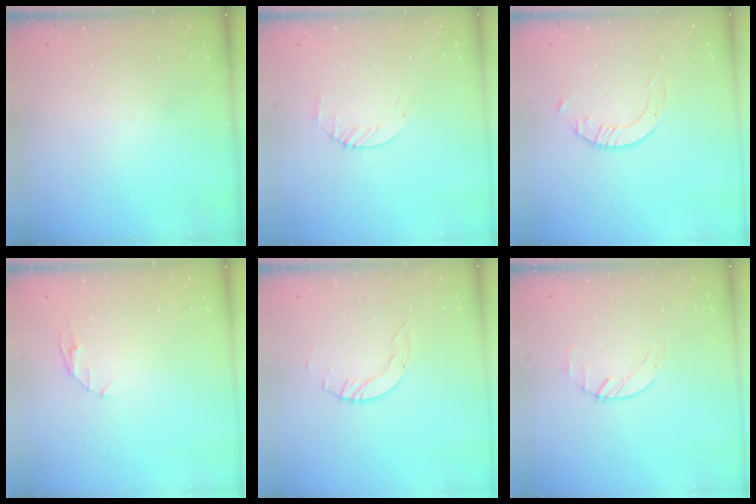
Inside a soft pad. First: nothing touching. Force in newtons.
{"total": 3.1, "press": 3.1, "slide": 0.4}
{"total": 2.1, "press": 2.1, "slide": 0.2}
{"total": 2.9, "press": 2.9, "slide": 0.4}
{"total": 2.1, "press": 2.1, "slide": 0.3}
{"total": 1.2, "press": 1.2, "slide": 0.2}